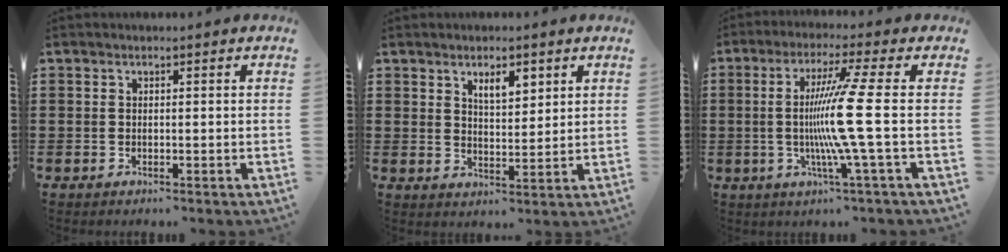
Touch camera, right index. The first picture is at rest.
{"total": 4.2, "force": [2.6, 1.7, 2.9], "torque": [-0.046, 0.000, 0.042]}
{"total": 11.2, "force": [-1.1, -1.6, 11.0], "torque": [-0.233, -0.029, -0.040]}